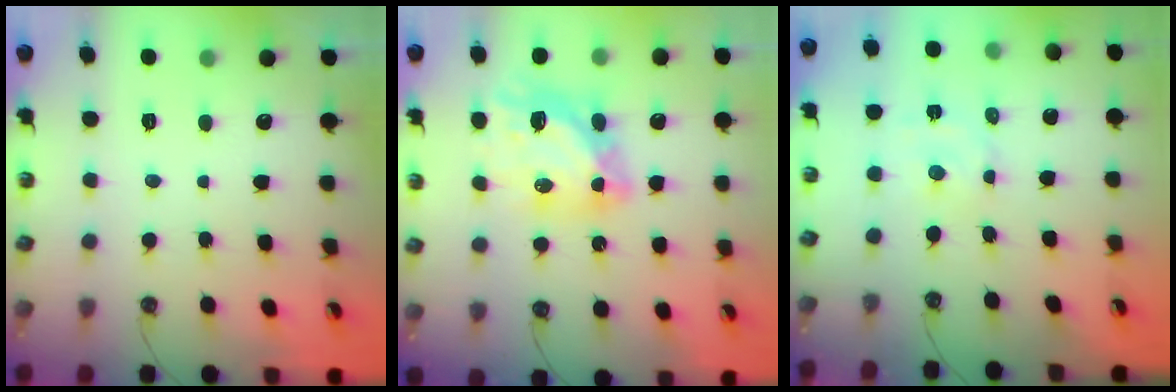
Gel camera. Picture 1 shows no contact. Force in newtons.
{"total": 13.8, "press": 13.8, "slide": 1.5}
{"total": 2.7, "press": 2.7, "slide": 0.1}